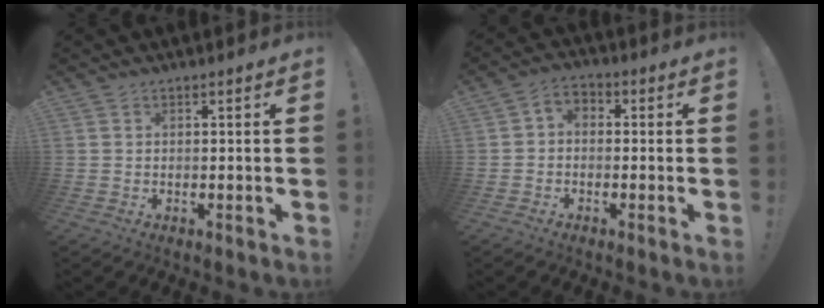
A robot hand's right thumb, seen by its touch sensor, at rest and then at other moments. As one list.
[{"total": 3.7, "force": [-2.0, 2.6, 1.7], "torque": [-0.023, 0.015, -0.035]}]